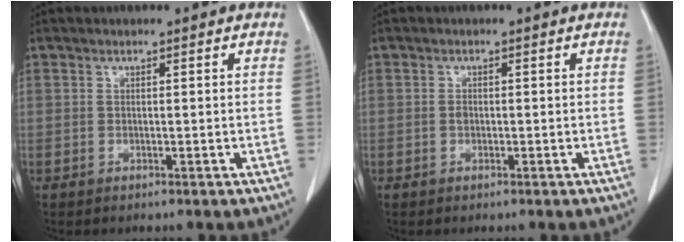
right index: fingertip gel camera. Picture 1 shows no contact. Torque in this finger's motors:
{"motor_torque": [-0.03, 0.07, 0.00, 0.03]}